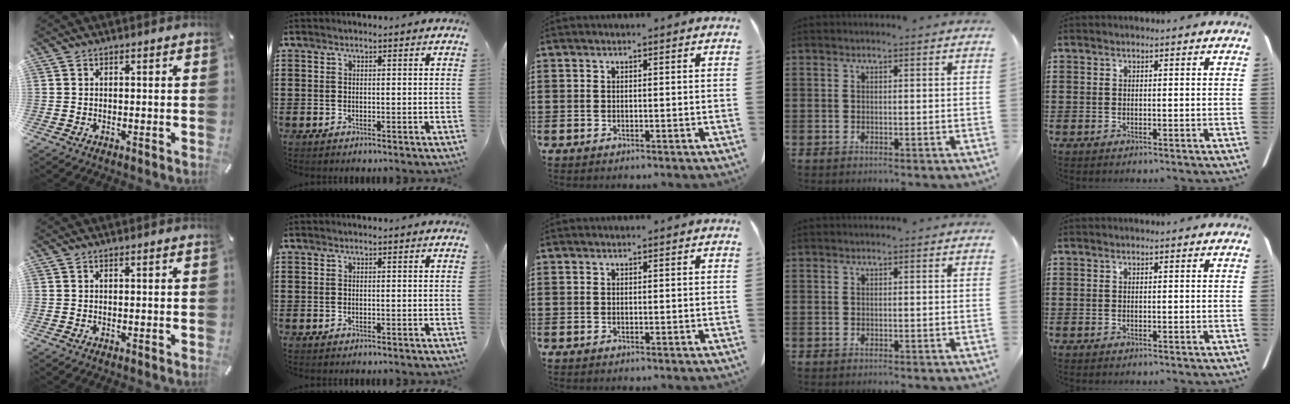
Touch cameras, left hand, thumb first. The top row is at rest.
{}